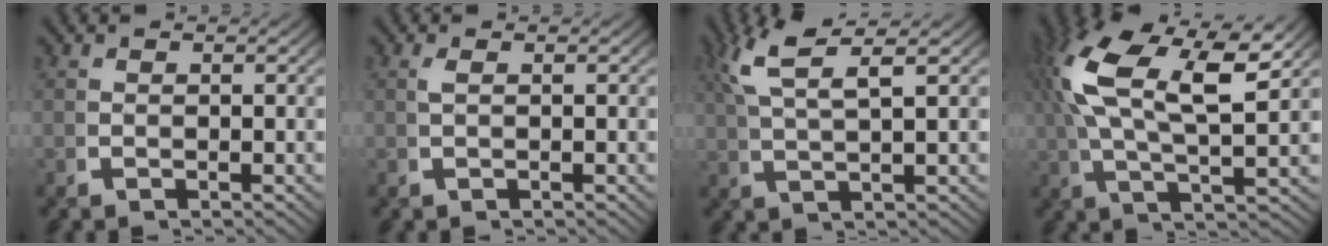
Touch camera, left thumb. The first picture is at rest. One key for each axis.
{"total": 0.8, "fx": 0.3, "fy": -0.2, "fz": 0.7, "tx": -0.019, "ty": 0.004, "tz": 0.008}
{"total": 6.0, "fx": 3.8, "fy": 1.9, "fz": 4.3, "tx": -0.086, "ty": 0.011, "tz": 0.065}
{"total": 10.5, "fx": 2.9, "fy": 4.9, "fz": 8.9, "tx": -0.187, "ty": -0.003, "tz": 0.049}